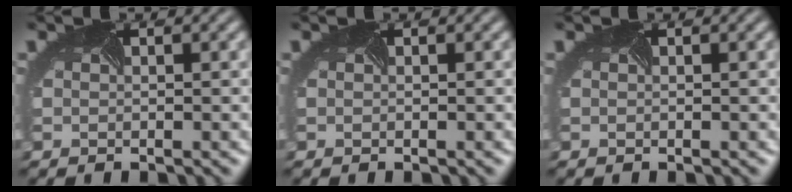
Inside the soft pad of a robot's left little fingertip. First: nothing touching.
{"total": 0.0}
{"total": 0.0}